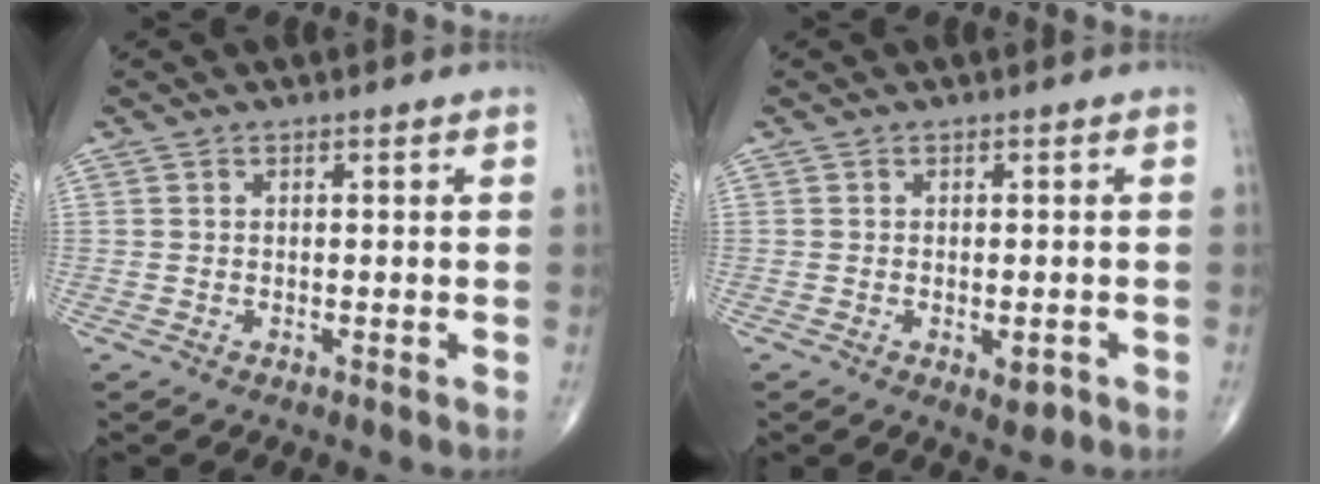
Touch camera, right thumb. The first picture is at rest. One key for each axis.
{"total": 2.6, "fx": -0.9, "fy": 1.2, "fz": 2.1, "tx": -0.017, "ty": 0.000, "tz": -0.008}